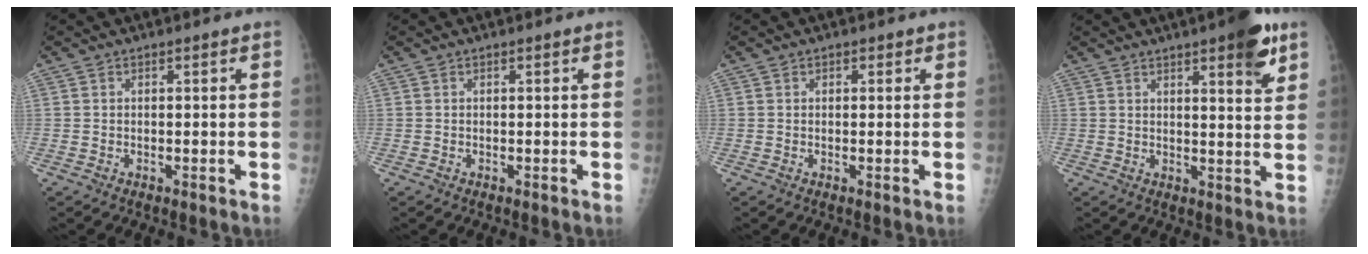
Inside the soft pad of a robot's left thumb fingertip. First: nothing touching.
{"total": 0.0}
{"total": 0.9, "force": [0.5, 0.7, 0.3], "torque": [0.010, 0.000, 0.002]}
{"total": 8.8, "force": [5.1, 2.0, 6.9], "torque": [-0.078, -0.023, 0.063]}